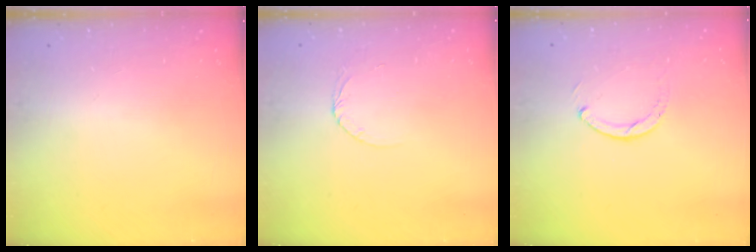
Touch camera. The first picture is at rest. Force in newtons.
{"total": 3.5, "press": 3.5, "slide": 0.3}
{"total": 2.5, "press": 2.5, "slide": 0.3}